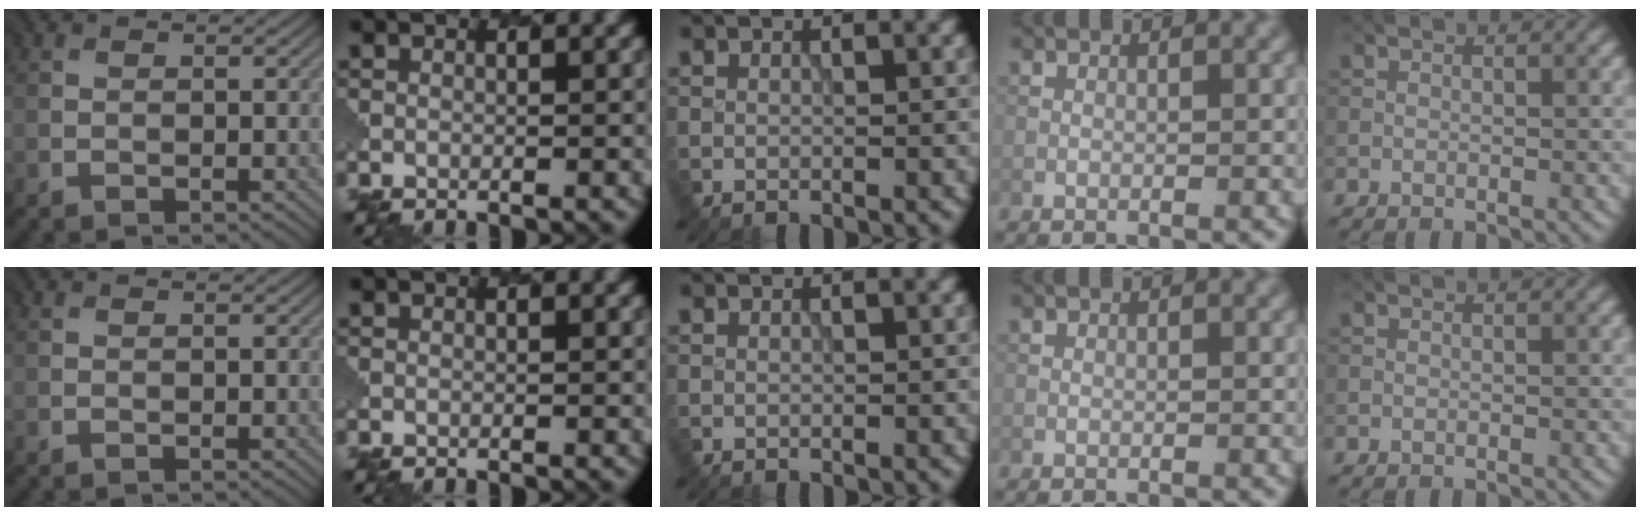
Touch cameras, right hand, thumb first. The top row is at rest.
{}